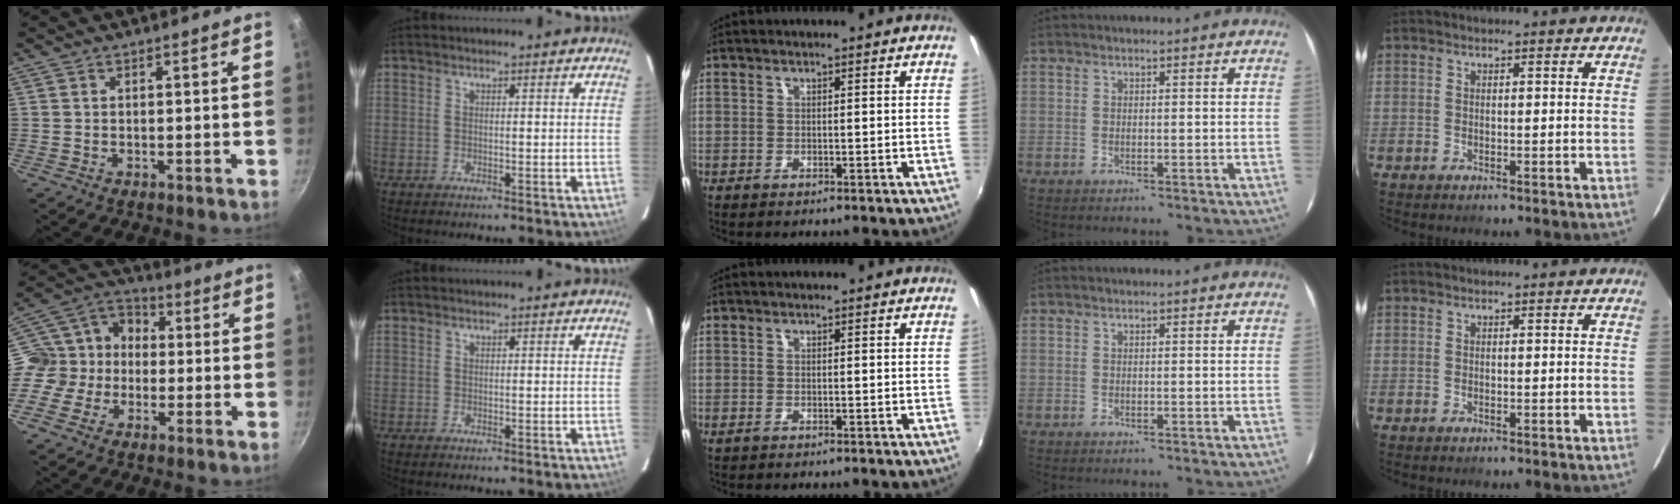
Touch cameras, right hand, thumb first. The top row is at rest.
{"thumb": {"total": 11.2, "force": [-1.6, 9.8, 5.2], "torque": [-0.058, 0.042, -0.055]}, "middle": {"total": 0.7, "force": [-0.2, 0.5, 0.5], "torque": [-0.012, -0.002, -0.004]}}